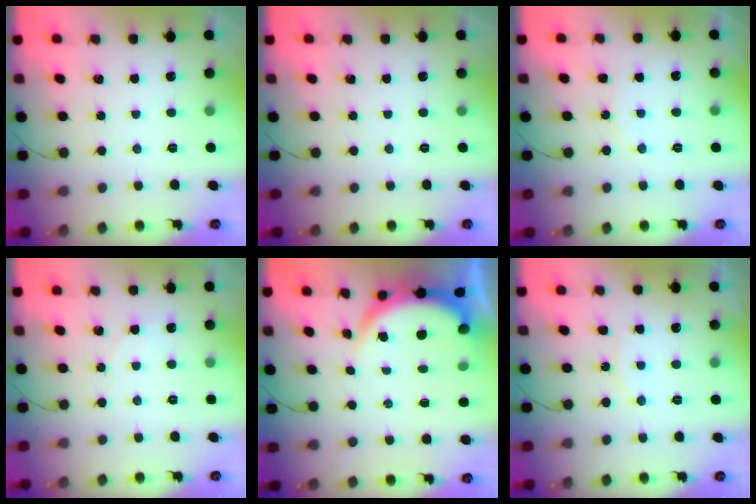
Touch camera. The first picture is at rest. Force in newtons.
{"total": 0.0}
{"total": 5.7, "press": 5.7, "slide": 0.4}
{"total": 3.0, "press": 2.6, "slide": 1.5}
{"total": 4.9, "press": 4.7, "slide": 1.1}
{"total": 6.7, "press": 6.7, "slide": 0.7}